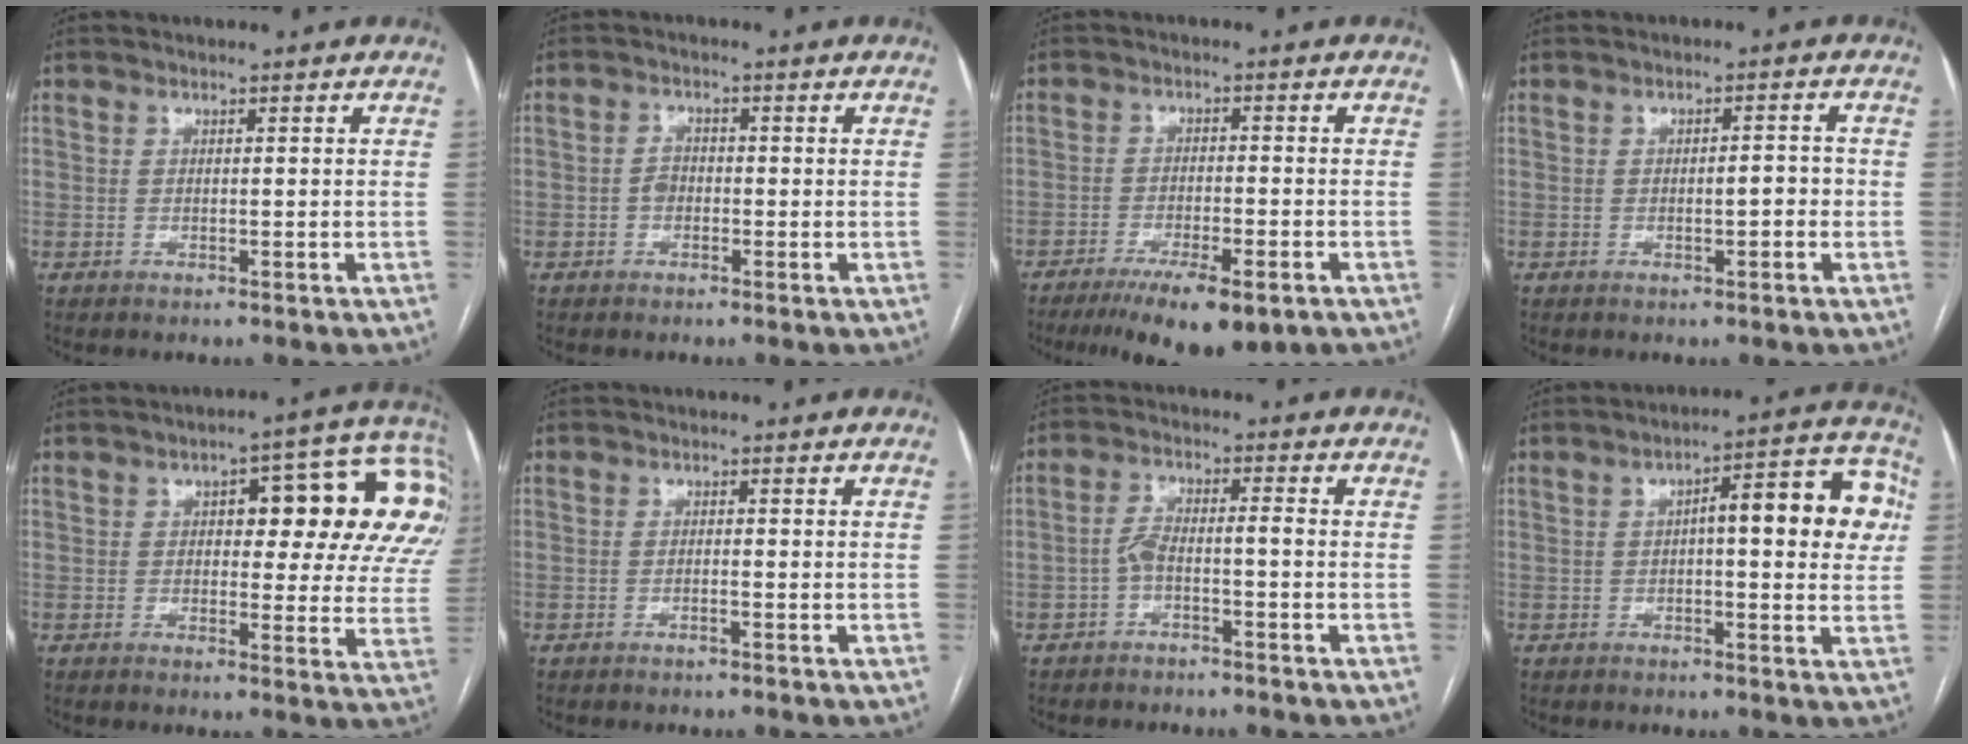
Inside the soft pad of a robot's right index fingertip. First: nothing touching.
{"total": 2.0, "force": [-0.5, 1.5, 1.2], "torque": [-0.020, 0.007, -0.010]}
{"total": 11.5, "force": [-7.8, 2.7, 8.0], "torque": [-0.117, -0.019, -0.118]}
{"total": 2.9, "force": [-0.5, 0.8, 2.7], "torque": [-0.040, 0.004, -0.006]}
{"total": 18.2, "force": [6.1, 6.6, 15.8], "torque": [-0.179, 0.040, 0.068]}
{"total": 0.8, "force": [-0.4, 0.0, 0.6], "torque": [-0.015, 0.000, -0.005]}
{"total": 3.7, "force": [-1.4, 0.8, 3.3], "torque": [-0.069, 0.022, -0.025]}
{"total": 12.3, "force": [1.9, 3.3, 11.7], "torque": [-0.141, 0.037, 0.018]}